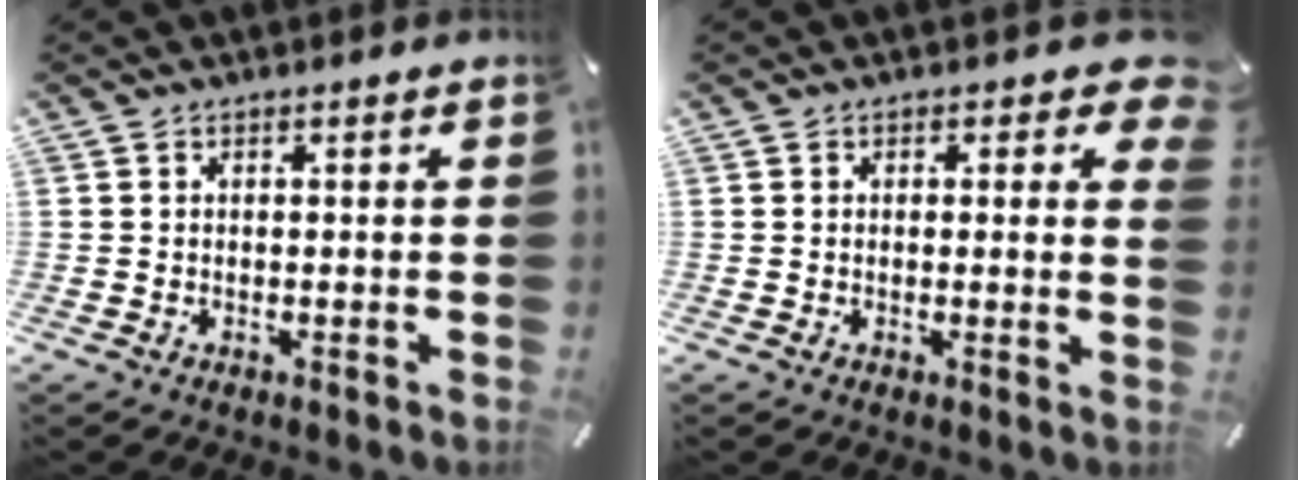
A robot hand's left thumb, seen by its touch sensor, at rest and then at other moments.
{"total": 4.6, "force": [1.8, 2.5, 3.3], "torque": [-0.029, -0.004, 0.025]}